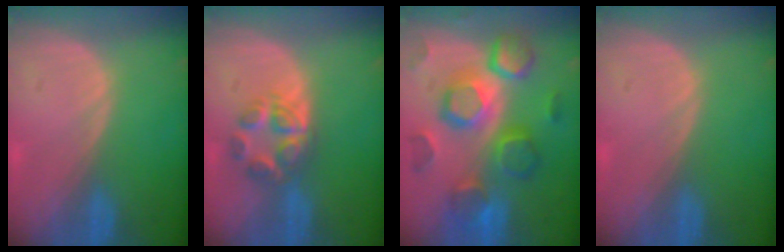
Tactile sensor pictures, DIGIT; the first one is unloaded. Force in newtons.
{"total": 6.0, "press": 5.5, "slide": 2.2}
{"total": 11.8, "press": 11.7, "slide": 1.0}
{"total": 0.0}